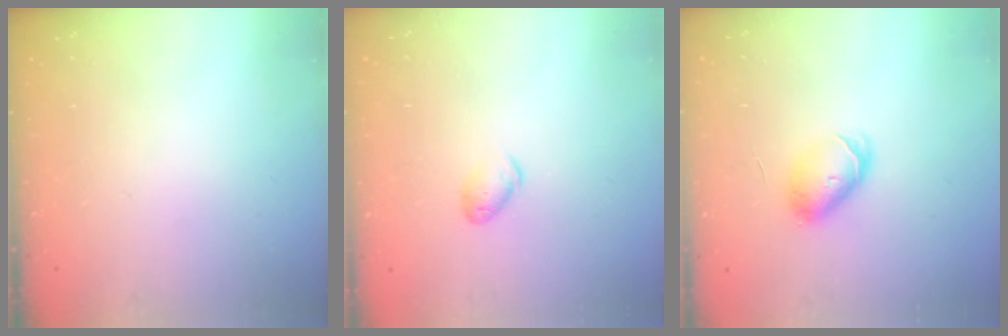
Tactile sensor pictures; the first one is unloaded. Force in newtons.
{"total": 5.6, "press": 5.5, "slide": 0.9}
{"total": 6.9, "press": 6.9, "slide": 0.2}